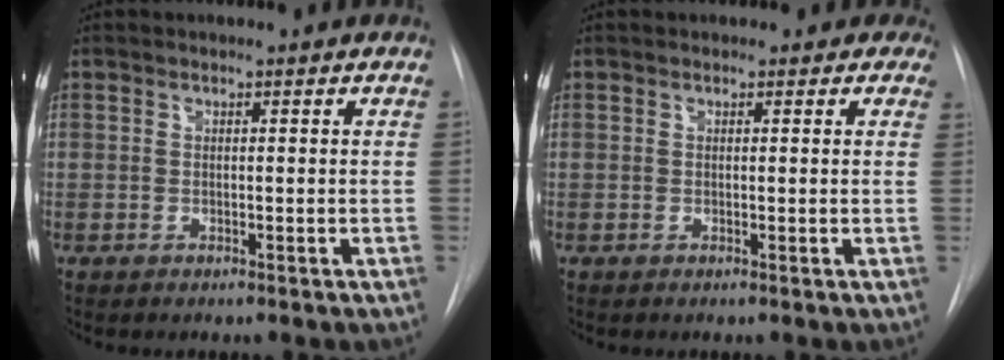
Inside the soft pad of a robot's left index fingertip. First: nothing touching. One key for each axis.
{"total": 2.9, "fx": 2.3, "fy": 1.8, "fz": 0.1, "tx": 0.020, "ty": -0.005, "tz": 0.008}